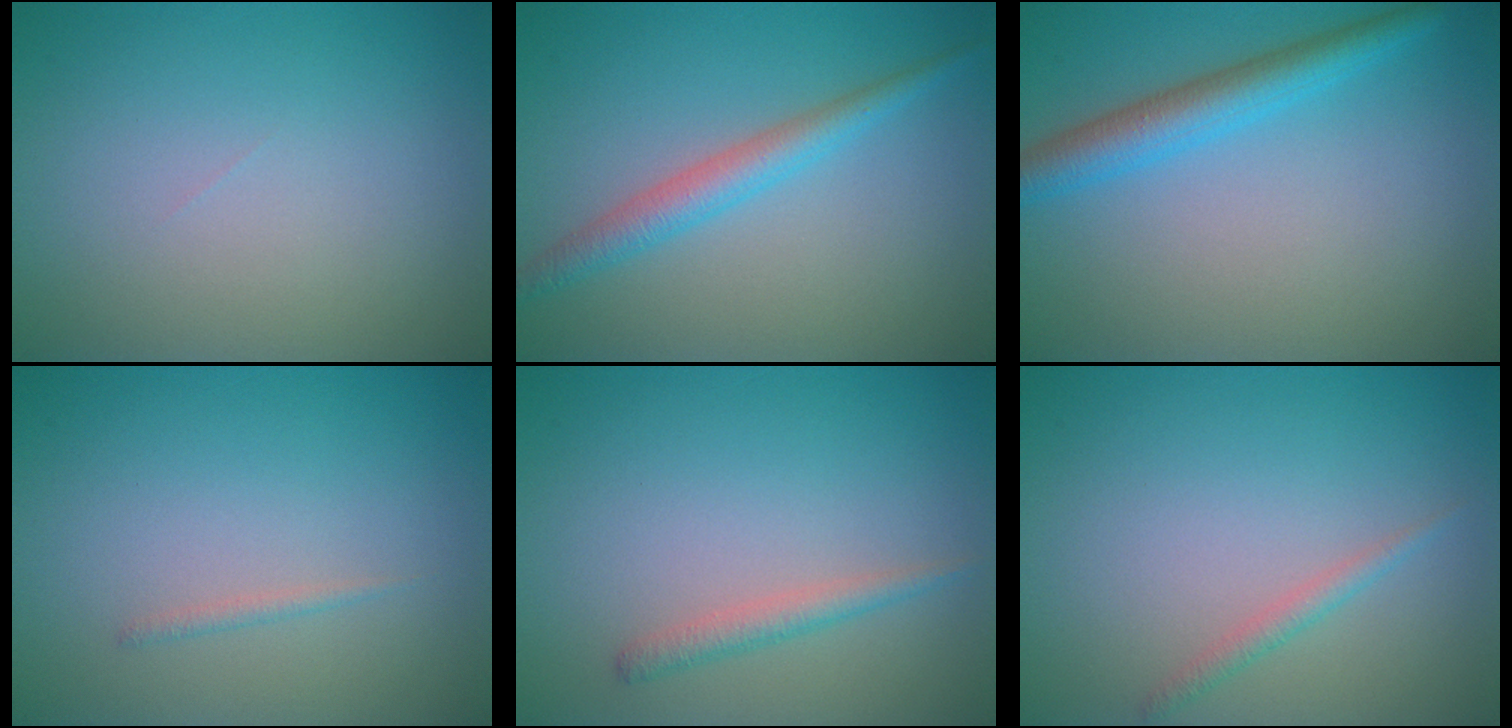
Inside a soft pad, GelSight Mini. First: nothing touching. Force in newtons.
{"total": 2.9, "press": 2.9, "slide": 0.0}
{"total": 3.8, "press": 3.8, "slide": 0.1}
{"total": 0.6, "press": 0.6, "slide": 0.1}
{"total": 1.6, "press": 1.6, "slide": 0.1}
{"total": 1.2, "press": 1.2, "slide": 0.0}